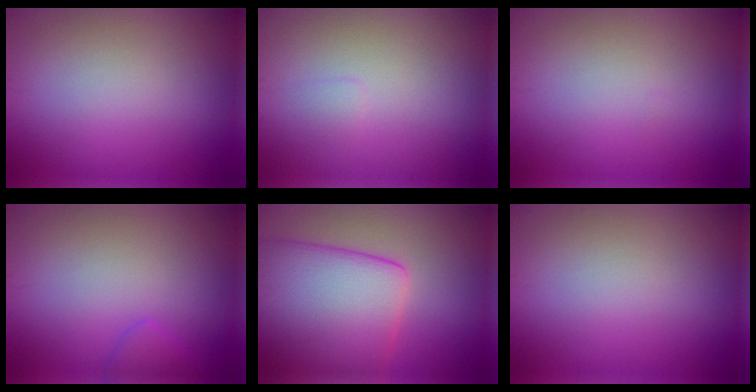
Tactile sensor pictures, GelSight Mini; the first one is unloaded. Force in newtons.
{"total": 0.5, "press": 0.5, "slide": 0.0}
{"total": 0.0}
{"total": 1.4, "press": 1.4, "slide": 0.1}
{"total": 11.0, "press": 10.9, "slide": 0.7}
{"total": 0.0}